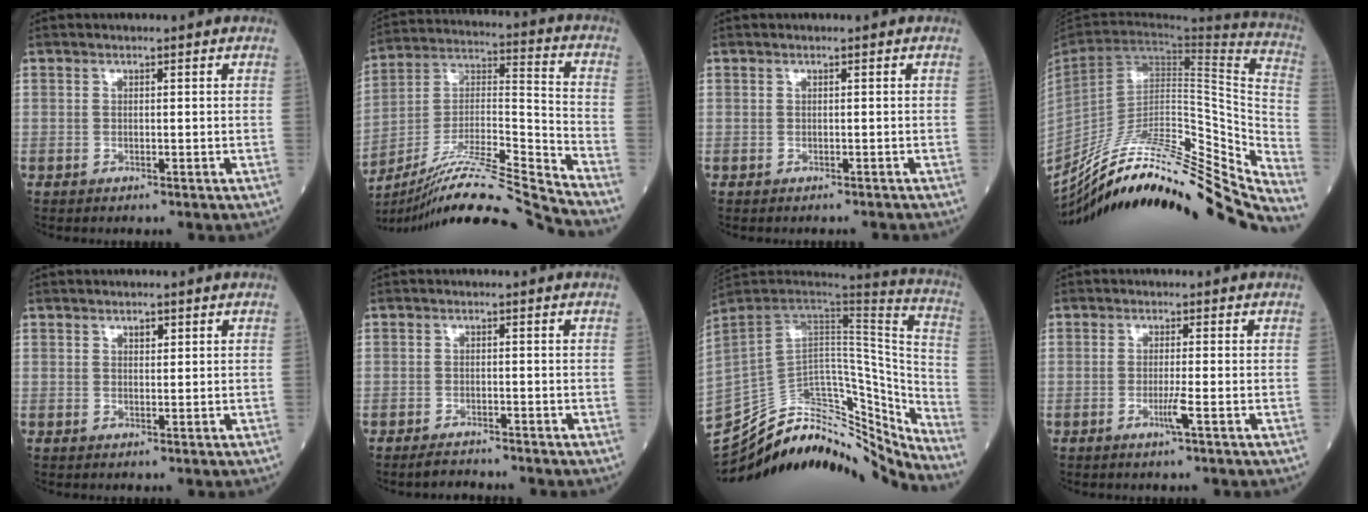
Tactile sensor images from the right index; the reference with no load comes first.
{"total": 20.5, "force": [-18.5, -2.2, 8.5], "torque": [-0.178, 0.008, -0.325]}
{"total": 1.6, "force": [-1.5, 0.1, 0.3], "torque": [-0.006, -0.002, -0.018]}
{"total": 35.9, "force": [-31.6, 2.7, 16.9], "torque": [-0.173, -0.030, -0.456]}
{"total": 1.2, "force": [0.7, 0.6, 0.8], "torque": [-0.011, -0.002, 0.010]}
{"total": 1.9, "force": [-1.9, 0.2, 0.2], "torque": [-0.009, -0.007, -0.031]}
{"total": 30.7, "force": [-27.6, 8.8, 10.4], "torque": [-0.179, 0.026, -0.393]}
{"total": 2.3, "force": [-0.9, -0.5, 2.1], "torque": [-0.043, -0.005, -0.019]}